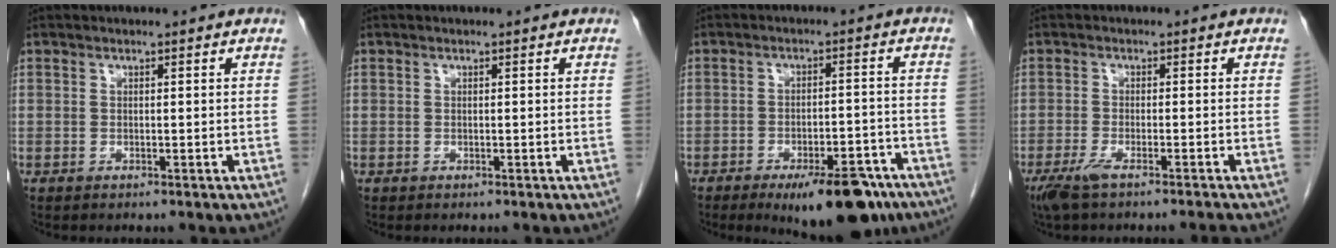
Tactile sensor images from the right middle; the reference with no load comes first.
{"total": 0.0}
{"total": 12.4, "force": [-8.5, 4.0, 8.1], "torque": [-0.087, 0.002, -0.121]}
{"total": 5.1, "force": [-4.0, -0.3, 3.1], "torque": [-0.051, -0.012, -0.074]}